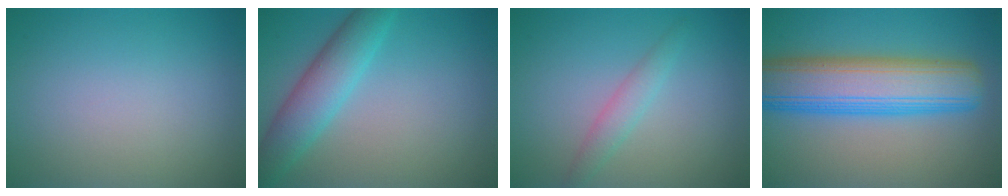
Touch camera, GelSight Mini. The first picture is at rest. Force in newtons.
{"total": 4.8, "press": 4.8, "slide": 0.2}
{"total": 1.8, "press": 1.8, "slide": 0.1}
{"total": 10.0, "press": 10.0, "slide": 0.3}